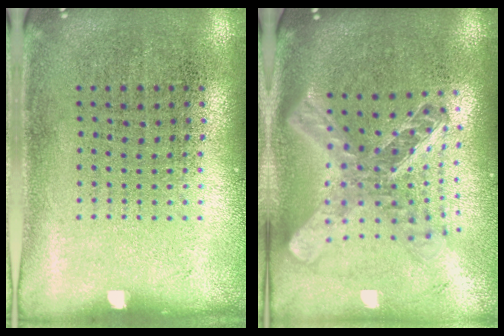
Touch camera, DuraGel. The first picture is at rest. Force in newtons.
{"total": 2.5, "press": 1.9, "slide": 1.6}